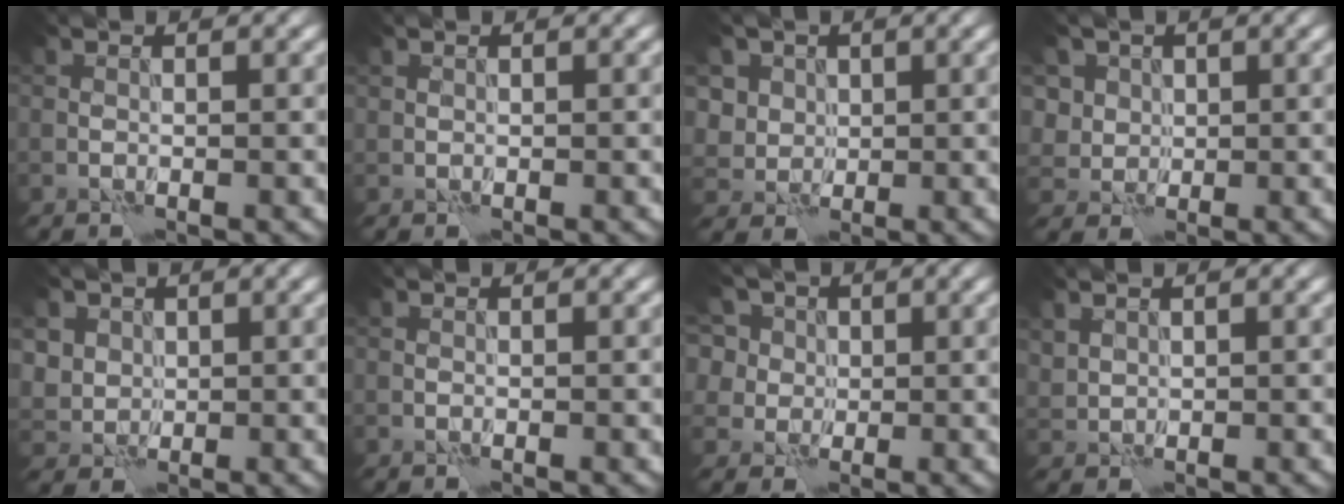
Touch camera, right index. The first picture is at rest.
{"total": 0.0}
{"total": 5.1, "force": [2.1, 4.3, 1.8], "torque": [-0.045, 0.006, 0.032]}
{"total": 5.1, "force": [2.3, 4.2, 1.8], "torque": [-0.043, 0.007, 0.034]}
{"total": 4.1, "force": [1.8, 3.4, 1.3], "torque": [-0.042, 0.005, 0.036]}
{"total": 0.0}
{"total": 9.1, "force": [4.5, 6.7, 4.2], "torque": [-0.083, 0.026, 0.044]}
{"total": 1.2, "force": [0.9, 0.7, 0.3], "torque": [-0.010, 0.001, 0.024]}